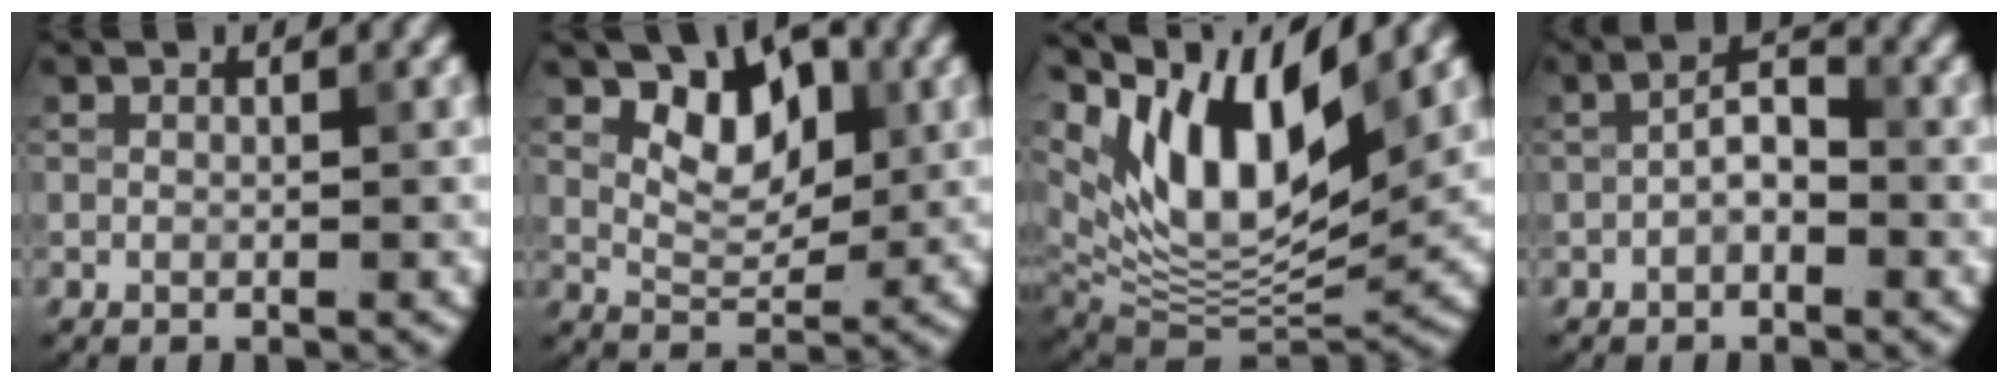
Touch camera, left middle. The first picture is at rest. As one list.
[{"total": 4.7, "force": [2.0, 2.8, 3.2], "torque": [-0.053, -0.004, 0.028]}, {"total": 12.2, "force": [6.4, 4.6, 9.4], "torque": [-0.154, 0.000, 0.124]}, {"total": 2.5, "force": [-0.8, 1.2, 2.1], "torque": [-0.037, 0.010, -0.021]}]